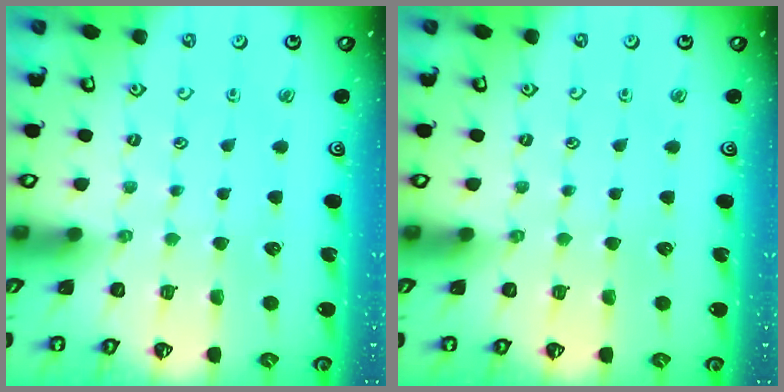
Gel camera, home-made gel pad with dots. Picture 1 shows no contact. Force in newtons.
{"total": 0.0}